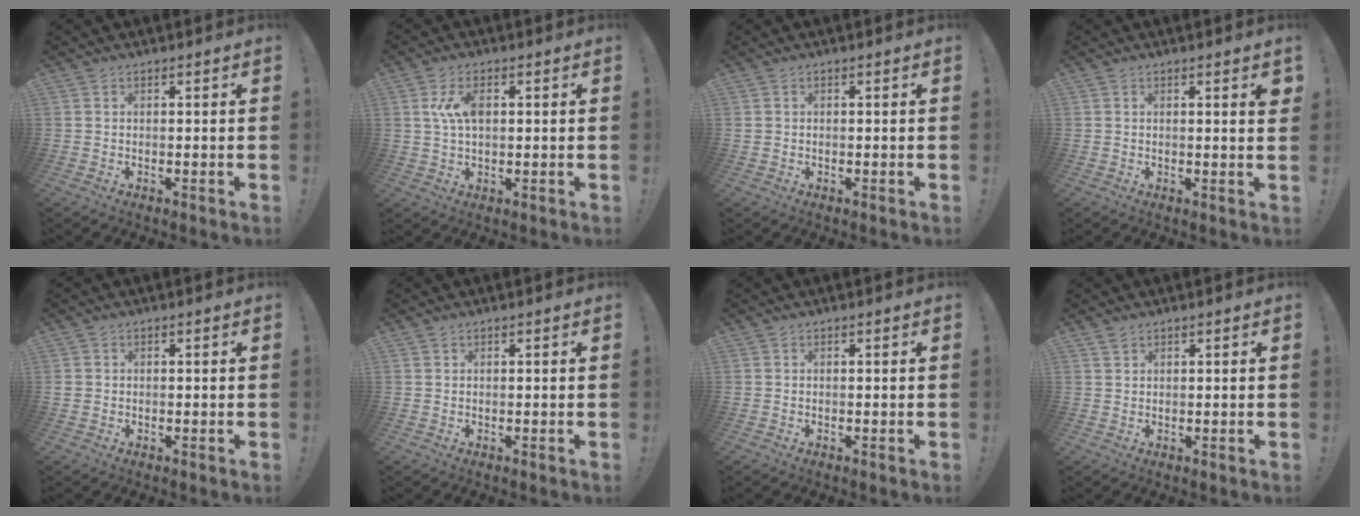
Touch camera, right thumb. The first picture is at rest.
{"total": 6.3, "force": [1.4, 3.5, 5.1], "torque": [-0.106, 0.007, 0.023]}
{"total": 0.5, "force": [0.0, 0.5, 0.0], "torque": [-0.008, 0.005, 0.001]}
{"total": 2.1, "force": [1.1, 0.0, 1.7], "torque": [-0.014, -0.007, 0.014]}
{"total": 1.0, "force": [-0.1, 0.9, 0.1], "torque": [-0.008, 0.006, -0.001]}
{"total": 0.5, "force": [0.3, 0.4, 0.0], "torque": [0.002, -0.002, 0.006]}
{"total": 0.0}
{"total": 1.3, "force": [1.1, 0.6, 0.4], "torque": [-0.004, -0.003, 0.020]}